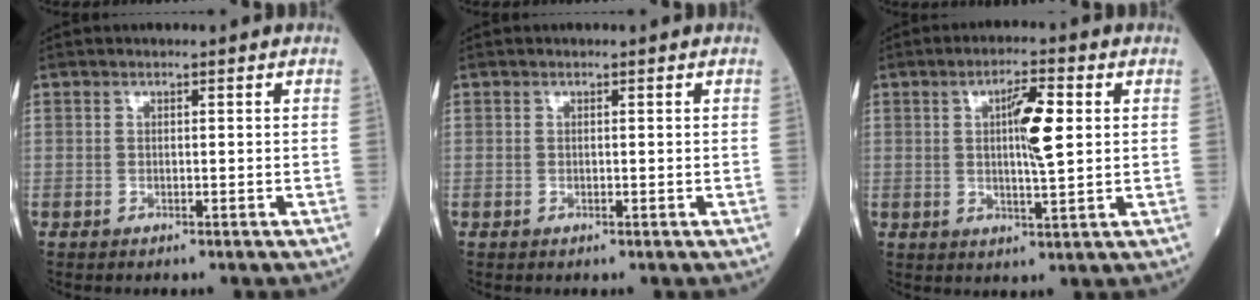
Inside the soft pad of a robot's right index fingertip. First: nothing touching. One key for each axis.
{"total": 0.0}
{"total": 6.5, "fx": 1.3, "fy": 0.7, "fz": 6.3, "tx": -0.108, "ty": 0.005, "tz": 0.021}